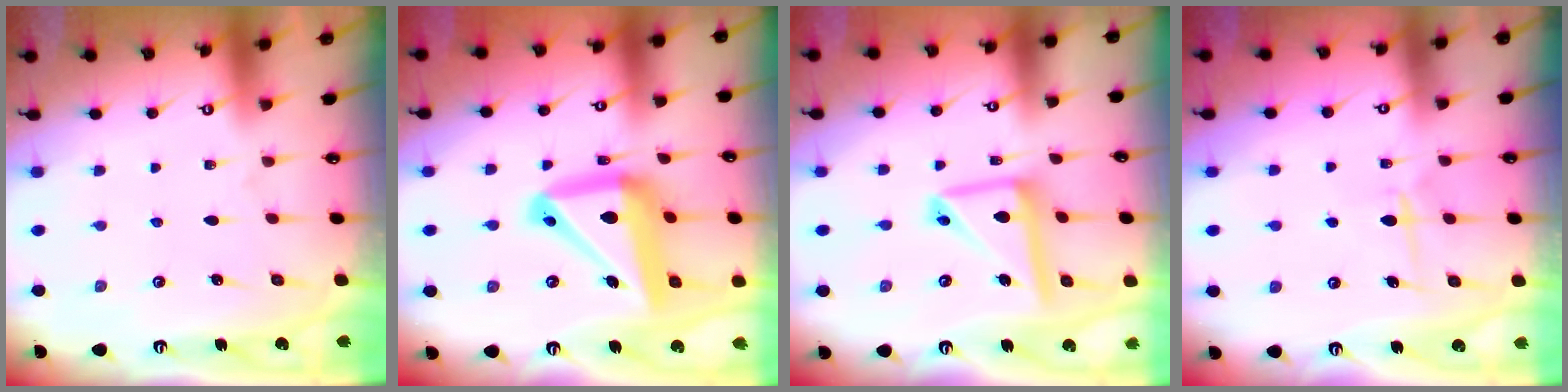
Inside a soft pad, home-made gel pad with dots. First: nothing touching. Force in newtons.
{"total": 18.6, "press": 18.5, "slide": 2.0}
{"total": 12.8, "press": 12.7, "slide": 1.2}
{"total": 6.0, "press": 5.9, "slide": 1.2}